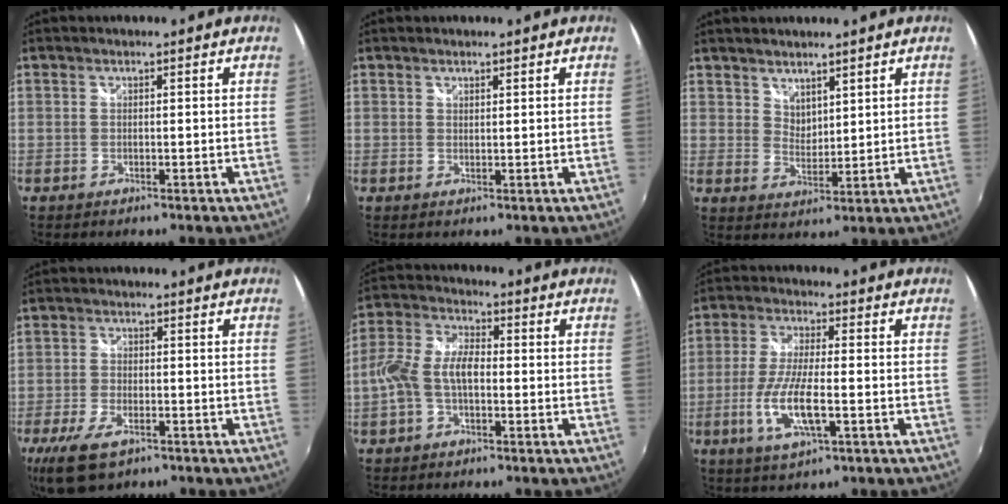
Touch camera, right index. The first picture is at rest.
{"total": 0.9, "force": [0.8, 0.2, 0.2], "torque": [-0.003, 0.001, 0.014]}
{"total": 4.3, "force": [3.6, 2.0, 1.3], "torque": [-0.012, -0.002, 0.066]}
{"total": 9.4, "force": [-5.5, 4.4, 6.2], "torque": [-0.153, -0.025, -0.100]}
{"total": 8.6, "force": [-1.7, 4.6, 7.0], "torque": [-0.153, 0.016, -0.034]}
{"total": 10.5, "force": [-3.0, 2.8, 9.6], "torque": [-0.198, -0.012, -0.058]}